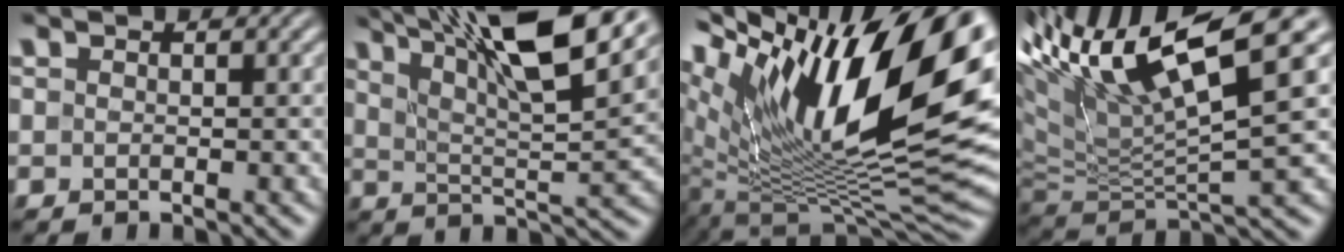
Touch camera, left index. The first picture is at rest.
{"total": 12.6, "force": [8.1, 2.4, 9.3], "torque": [-0.144, 0.018, 0.126]}
{"total": 17.4, "force": [6.6, 6.2, 14.9], "torque": [-0.254, 0.011, 0.118]}
{"total": 12.2, "force": [5.8, 2.6, 10.5], "torque": [-0.191, 0.022, 0.107]}